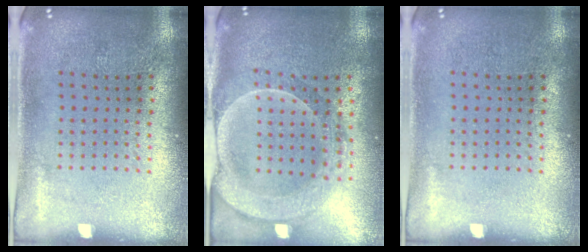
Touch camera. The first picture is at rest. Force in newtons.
{"total": 2.3, "press": 2.1, "slide": 1.0}
{"total": 0.0}